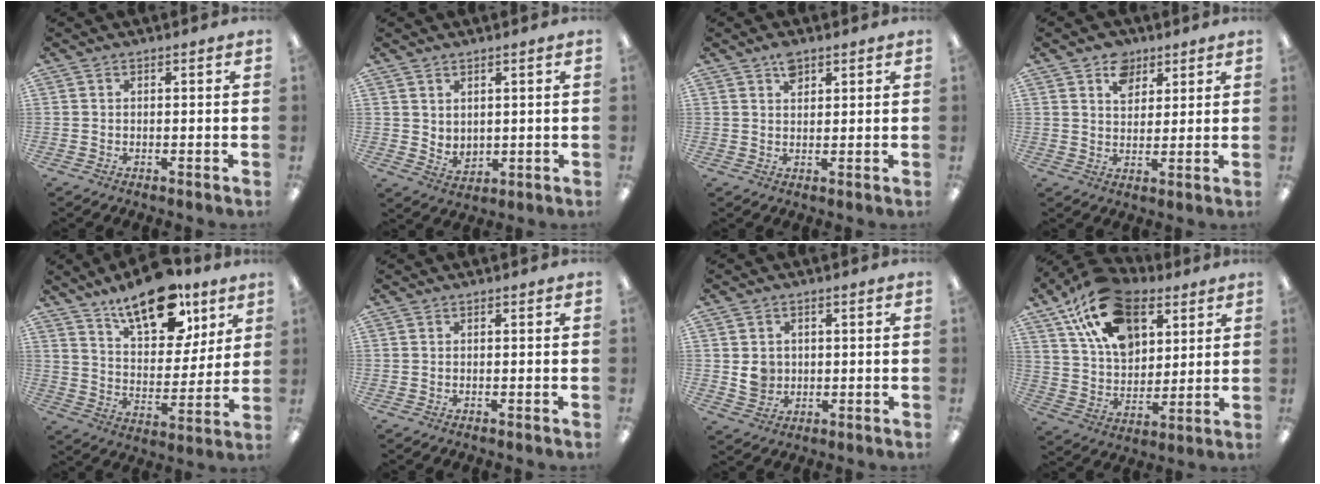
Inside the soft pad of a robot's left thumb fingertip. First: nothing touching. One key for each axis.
{"total": 3.3, "fx": 2.8, "fy": 1.6, "fz": 0.4, "tx": -0.006, "ty": -0.019, "tz": 0.053}
{"total": 3.3, "fx": 2.3, "fy": 1.7, "fz": 1.7, "tx": -0.024, "ty": -0.006, "tz": 0.038}
{"total": 7.7, "fx": 4.6, "fy": 5.4, "fz": 3.0, "tx": -0.037, "ty": -0.010, "tz": 0.081}
{"total": 18.1, "fx": 12.8, "fy": 8.3, "fz": 9.8, "tx": -0.155, "ty": -0.068, "tz": 0.220}
{"total": 0.0}
{"total": 4.3, "fx": 0.5, "fy": 4.0, "fz": 1.6, "tx": -0.011, "ty": -0.002, "tz": 0.006}
{"total": 20.6, "fx": 11.7, "fy": 12.2, "fz": 11.8, "tx": -0.214, "ty": -0.035, "tz": 0.215}